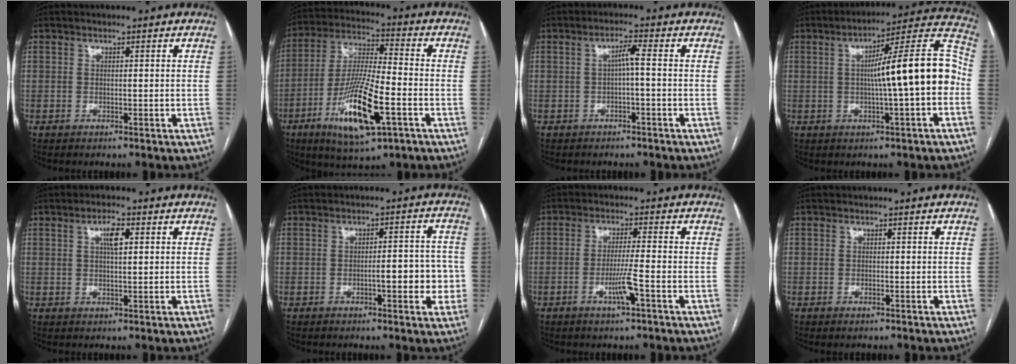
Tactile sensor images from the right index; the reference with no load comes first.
{"total": 15.8, "force": [-6.3, 2.8, 14.2], "torque": [-0.279, -0.018, -0.105]}
{"total": 2.5, "force": [-0.2, 0.0, 2.5], "torque": [-0.045, 0.010, -0.002]}
{"total": 14.8, "force": [-0.9, 0.5, 14.8], "torque": [-0.211, 0.033, -0.018]}
{"total": 3.3, "force": [1.1, 0.8, 3.0], "torque": [-0.054, 0.003, 0.020]}
{"total": 6.3, "force": [-1.6, 1.9, 5.8], "torque": [-0.070, 0.020, -0.017]}
{"total": 4.7, "force": [-2.0, -0.4, 4.3], "torque": [-0.082, -0.008, -0.038]}
{"total": 0.6, "force": [-0.4, 0.1, 0.4], "torque": [-0.009, -0.001, -0.004]}